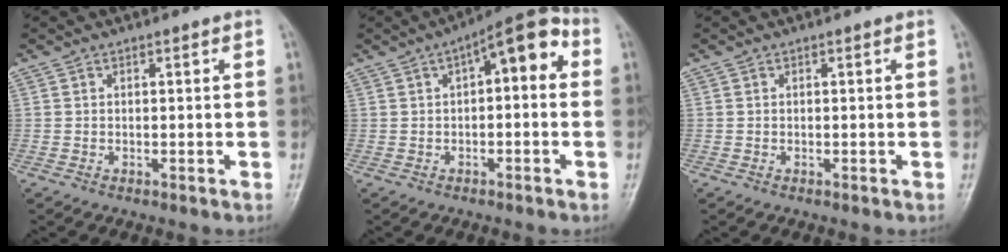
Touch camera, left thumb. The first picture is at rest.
{"total": 9.6, "force": [2.0, 4.1, 8.4], "torque": [-0.094, 0.036, 0.015]}
{"total": 0.0}